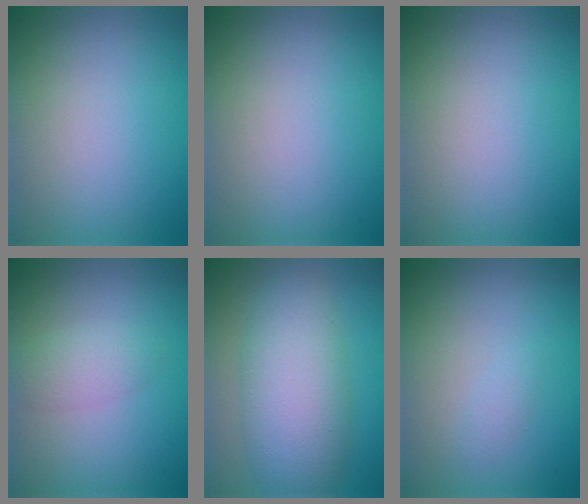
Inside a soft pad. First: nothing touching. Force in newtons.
{"total": 0.0}
{"total": 0.0}
{"total": 2.1, "press": 2.1, "slide": 0.1}
{"total": 7.8, "press": 7.8, "slide": 0.2}
{"total": 0.7, "press": 0.7, "slide": 0.0}